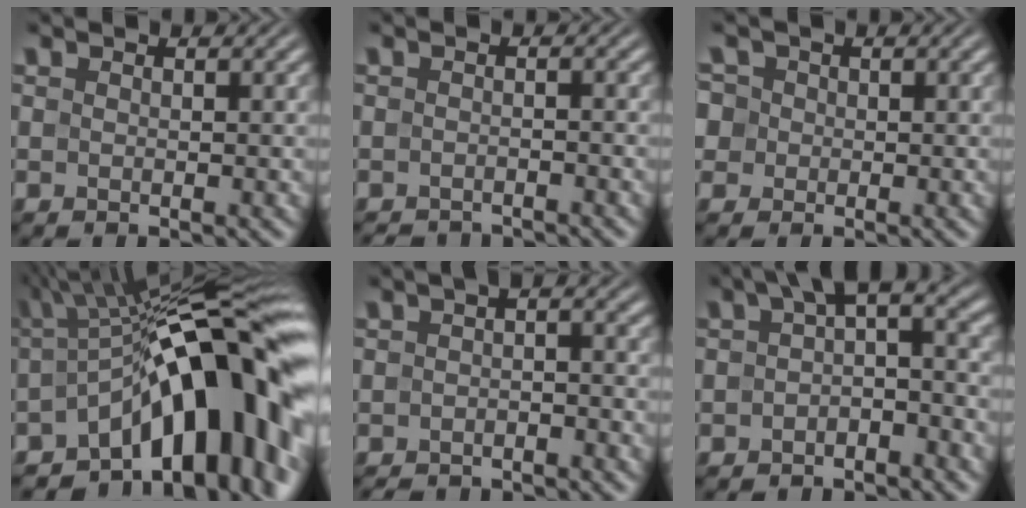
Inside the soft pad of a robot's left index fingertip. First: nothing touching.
{"total": 3.3, "force": [-3.1, 0.4, 0.8], "torque": [-0.011, -0.010, -0.050]}
{"total": 4.2, "force": [1.2, 3.7, 1.7], "torque": [-0.030, 0.030, -0.004]}
{"total": 15.9, "force": [-3.2, 6.4, 14.2], "torque": [-0.152, 0.037, -0.061]}
{"total": 3.1, "force": [-2.1, 1.2, 1.9], "torque": [-0.027, 0.003, -0.040]}
{"total": 4.9, "force": [-0.1, 2.4, 4.2], "torque": [-0.048, 0.016, -0.015]}